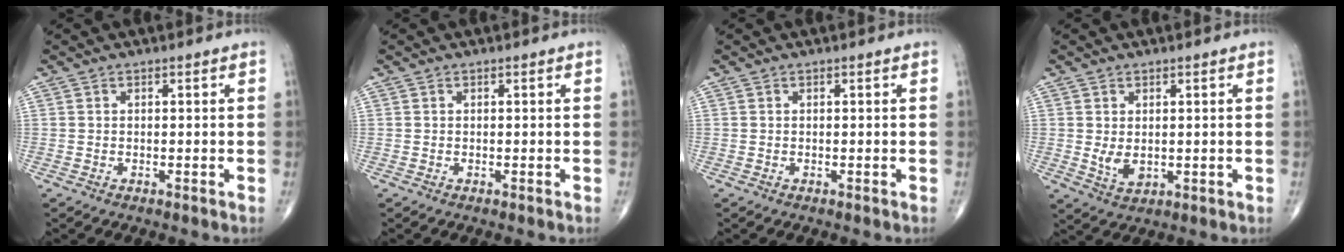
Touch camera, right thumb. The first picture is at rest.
{"total": 0.0}
{"total": 0.0}
{"total": 3.8, "force": [0.3, 2.5, 2.9], "torque": [-0.044, -0.012, 0.014]}